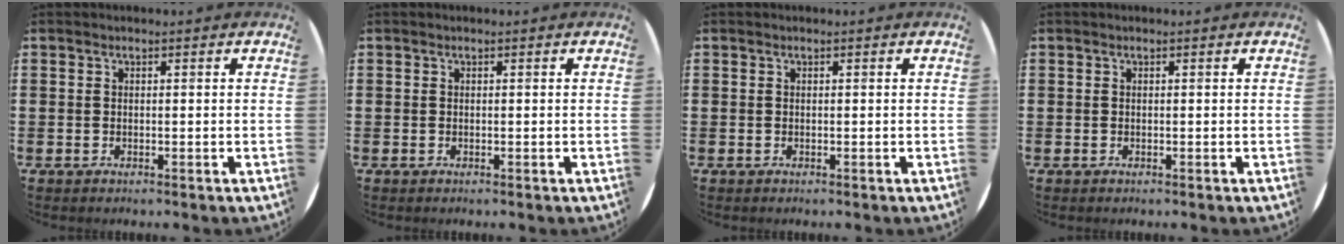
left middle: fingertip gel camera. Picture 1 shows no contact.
{"total": 0.0}
{"total": 0.0}
{"total": 0.0}